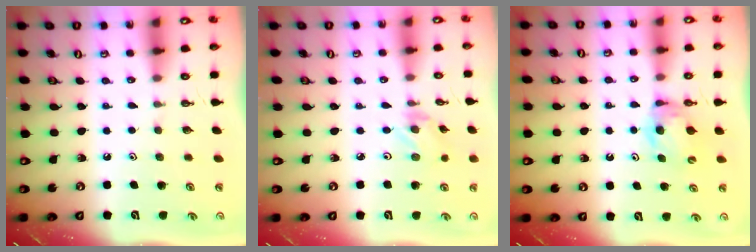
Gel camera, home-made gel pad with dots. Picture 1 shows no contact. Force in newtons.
{"total": 1.6, "press": 1.5, "slide": 0.3}
{"total": 7.0, "press": 7.0, "slide": 0.5}